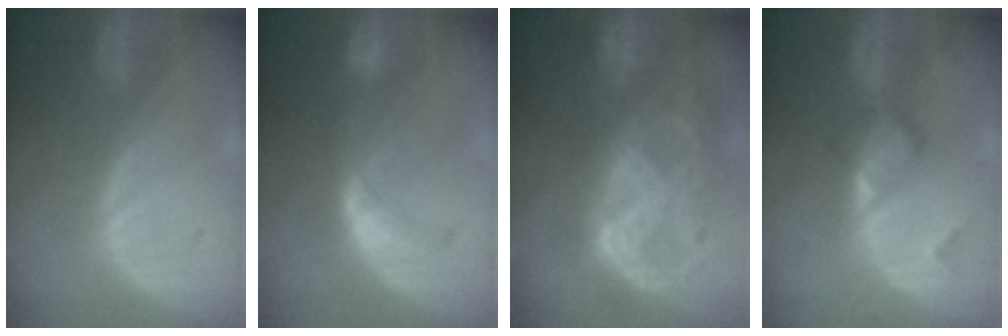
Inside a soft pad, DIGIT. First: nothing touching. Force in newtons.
{"total": 5.9, "press": 5.8, "slide": 1.0}
{"total": 11.4, "press": 9.7, "slide": 6.1}
{"total": 5.7, "press": 4.9, "slide": 3.0}